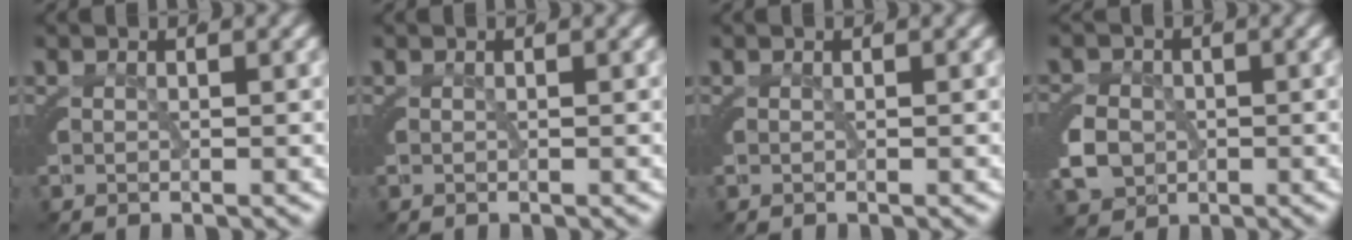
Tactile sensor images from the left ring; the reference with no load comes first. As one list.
[{"total": 0.0}, {"total": 0.0}, {"total": 3.4, "force": [-1.0, 2.8, 1.6], "torque": [-0.037, -0.016, -0.010]}]